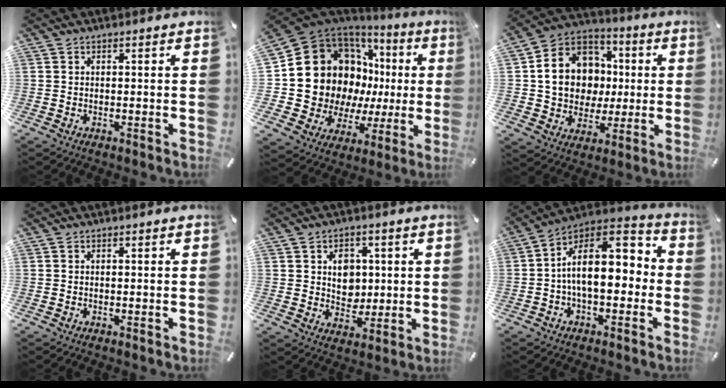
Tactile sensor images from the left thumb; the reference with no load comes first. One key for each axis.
{"total": 21.4, "fx": 3.9, "fy": 17.0, "fz": 12.4, "tx": -0.222, "ty": -0.047, "tz": 0.108}
{"total": 15.1, "fx": 0.6, "fy": 13.6, "fz": 6.5, "tx": -0.126, "ty": 0.002, "tz": 0.023}
{"total": 0.0}
{"total": 6.9, "fx": 1.4, "fy": 6.0, "fz": 3.1, "tx": -0.030, "ty": -0.004, "tz": 0.017}
{"total": 14.2, "fx": 0.1, "fy": 8.9, "fz": 11.1, "tx": -0.167, "ty": -0.005, "tz": 0.004}